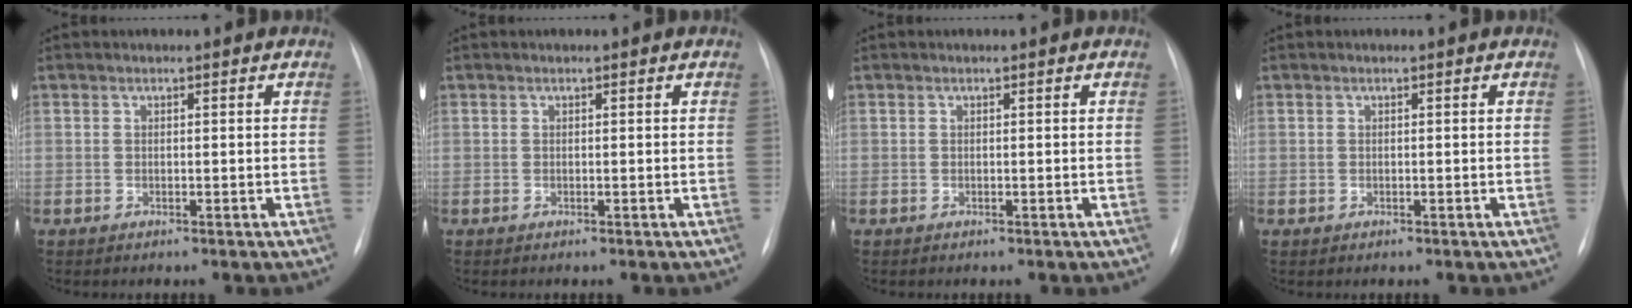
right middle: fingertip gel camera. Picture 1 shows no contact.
{"total": 0.0}
{"total": 0.0}
{"total": 0.0}